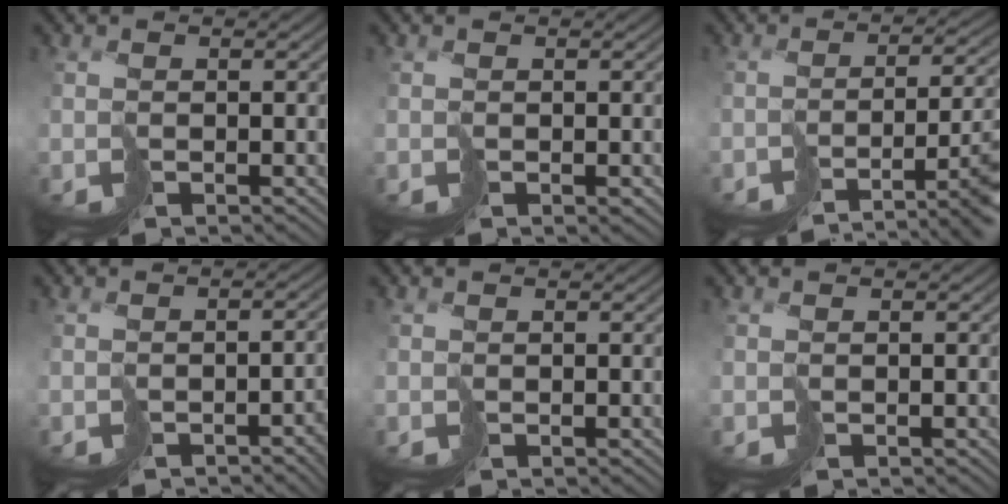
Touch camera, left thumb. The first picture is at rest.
{"total": 0.5, "force": [-0.1, 0.3, 0.4], "torque": [-0.003, -0.002, -0.002]}
{"total": 8.3, "force": [-4.7, 1.6, 6.6], "torque": [-0.086, -0.019, -0.063]}
{"total": 4.5, "force": [-2.9, 1.4, 3.1], "torque": [-0.035, -0.007, -0.043]}
{"total": 0.0}
{"total": 0.7, "force": [-0.5, 0.2, 0.3], "torque": [-0.002, -0.002, -0.010]}